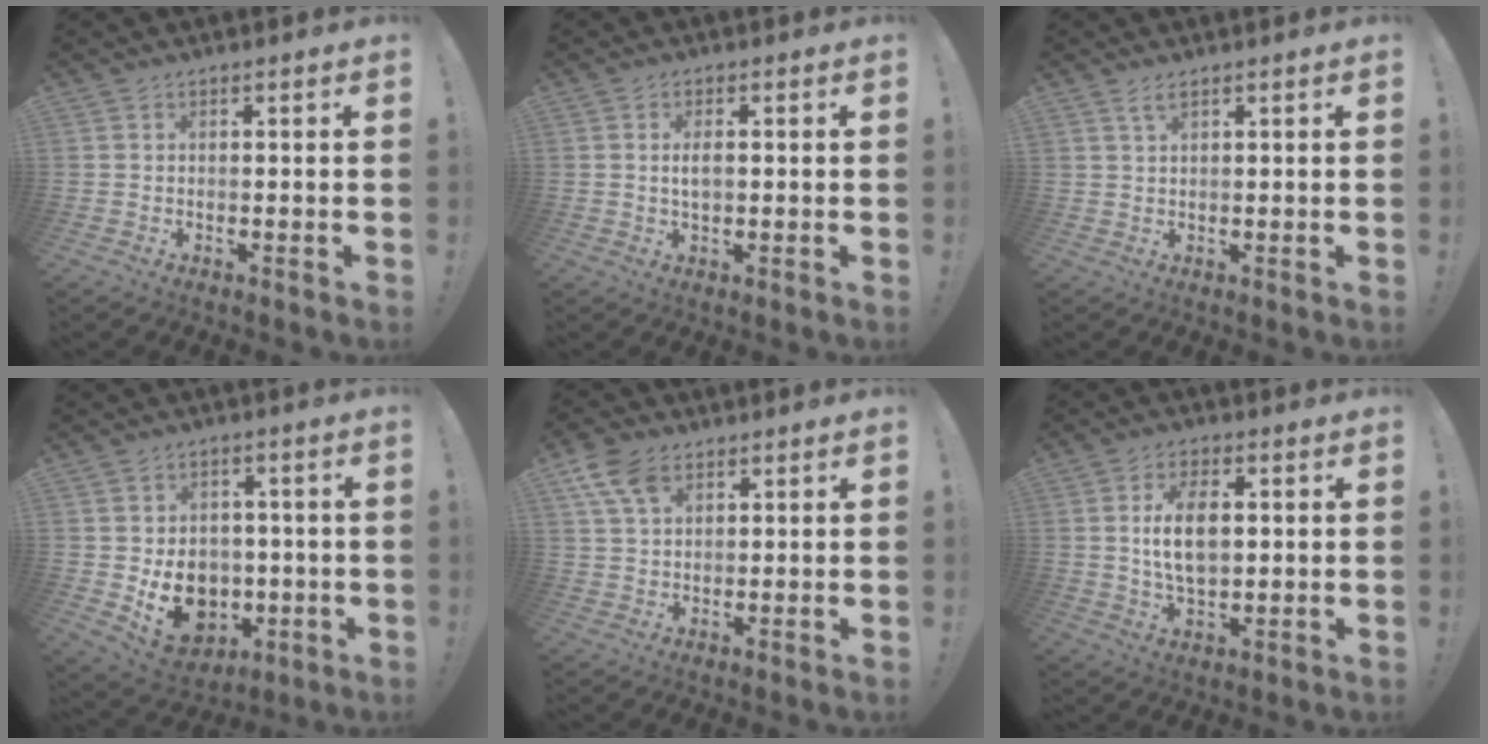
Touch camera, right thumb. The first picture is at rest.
{"total": 2.9, "force": [0.1, 1.2, 2.6], "torque": [-0.046, 0.003, 0.000]}
{"total": 2.2, "force": [1.4, 0.4, 1.6], "torque": [-0.028, -0.003, 0.024]}
{"total": 12.4, "force": [-2.2, 10.6, 6.0], "torque": [-0.107, 0.007, -0.028]}
{"total": 9.0, "force": [4.6, 5.6, 5.3], "torque": [-0.096, -0.002, 0.093]}
{"total": 10.5, "force": [1.4, 5.8, 8.6], "torque": [-0.142, -0.005, 0.019]}